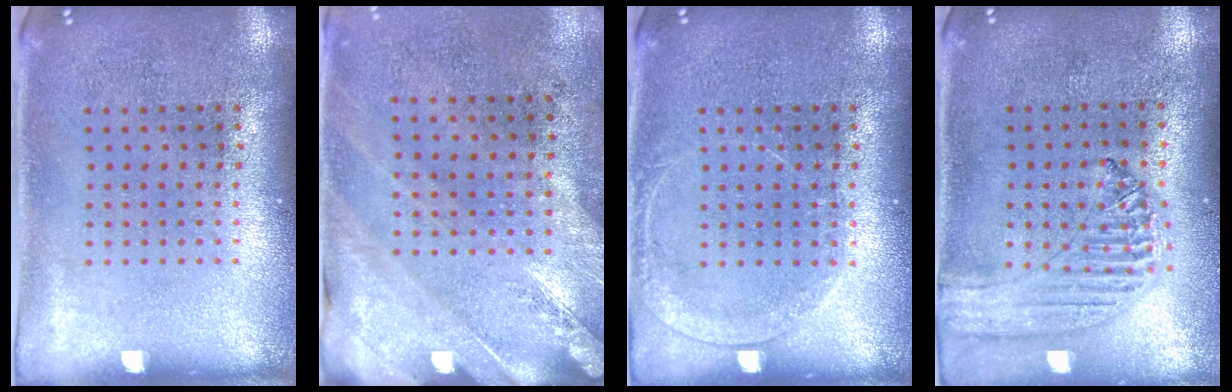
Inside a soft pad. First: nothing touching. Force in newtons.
{"total": 2.5, "press": 2.0, "slide": 1.4}
{"total": 1.3, "press": 1.3, "slide": 0.2}
{"total": 1.3, "press": 1.3, "slide": 0.3}